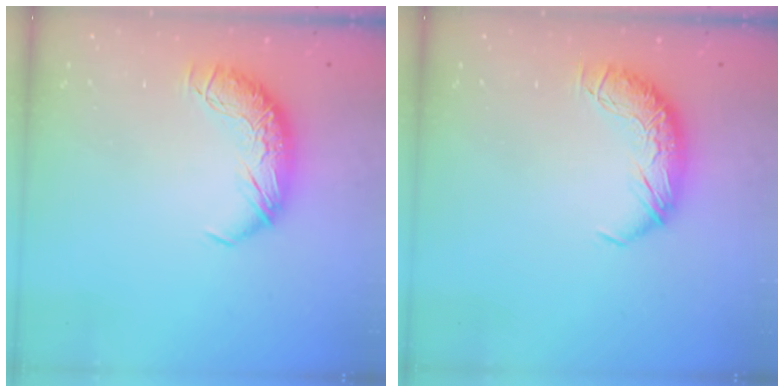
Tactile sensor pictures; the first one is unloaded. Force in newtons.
{"total": 0.0}